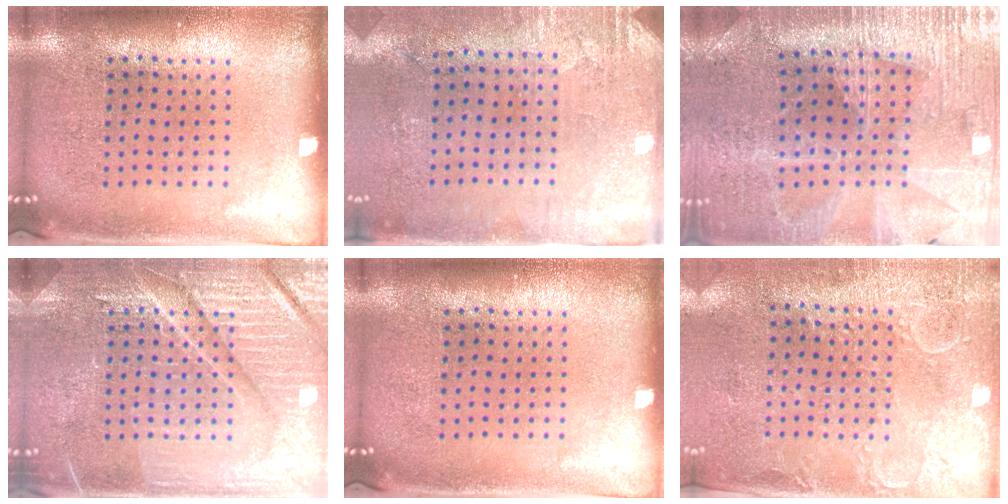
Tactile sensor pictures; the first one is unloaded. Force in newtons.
{"total": 2.8, "press": 2.4, "slide": 1.6}
{"total": 3.1, "press": 3.0, "slide": 0.4}
{"total": 4.2, "press": 4.2, "slide": 0.5}
{"total": 0.0}
{"total": 2.9, "press": 2.5, "slide": 1.5}